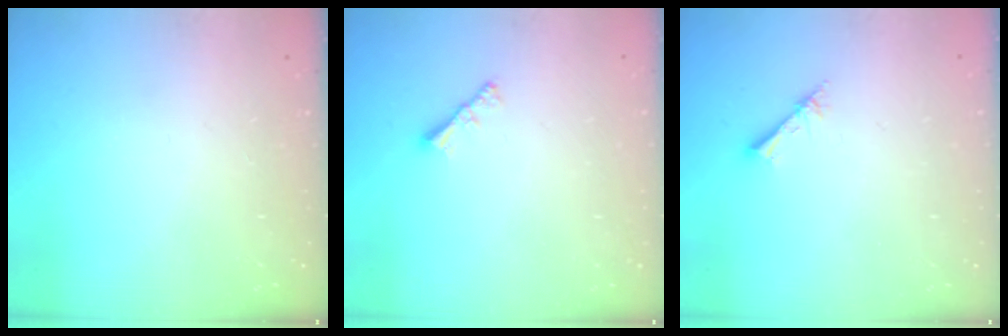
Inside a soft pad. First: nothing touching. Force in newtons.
{"total": 2.2, "press": 2.1, "slide": 0.6}
{"total": 2.4, "press": 2.4, "slide": 0.3}